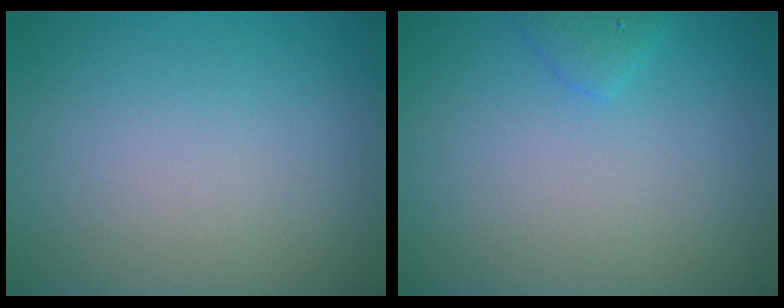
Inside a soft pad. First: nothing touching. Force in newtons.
{"total": 1.4, "press": 1.4, "slide": 0.1}